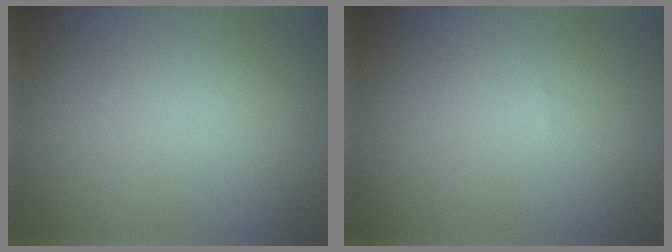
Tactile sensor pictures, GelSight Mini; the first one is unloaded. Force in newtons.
{"total": 0.0}